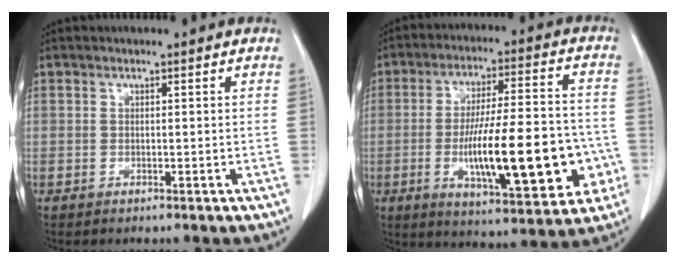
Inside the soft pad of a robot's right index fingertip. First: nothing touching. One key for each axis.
{"total": 20.4, "fx": -4.7, "fy": 4.5, "fz": 19.3, "tx": -0.290, "ty": 0.009, "tz": -0.060}